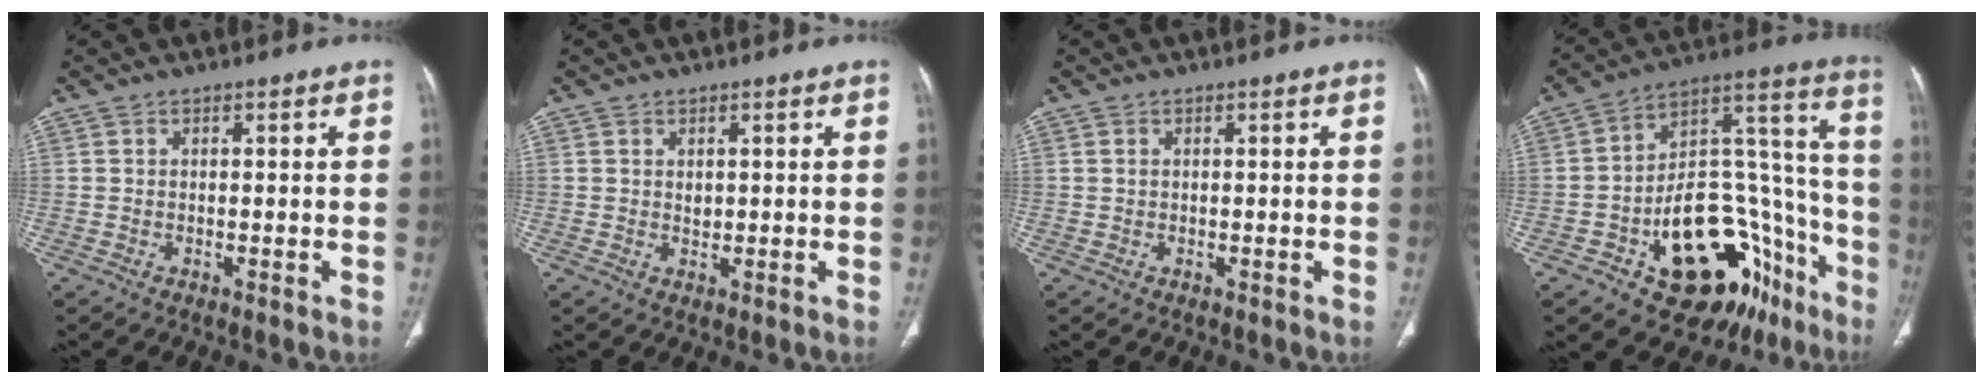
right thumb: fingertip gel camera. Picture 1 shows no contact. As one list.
[{"total": 1.2, "force": [0.4, 0.9, 0.7], "torque": [-0.010, -0.004, 0.011]}, {"total": 0.7, "force": [0.2, 0.5, 0.4], "torque": [-0.007, 0.001, 0.005]}, {"total": 28.5, "force": [-13.5, 15.5, 19.8], "torque": [-0.200, 0.119, -0.187]}]